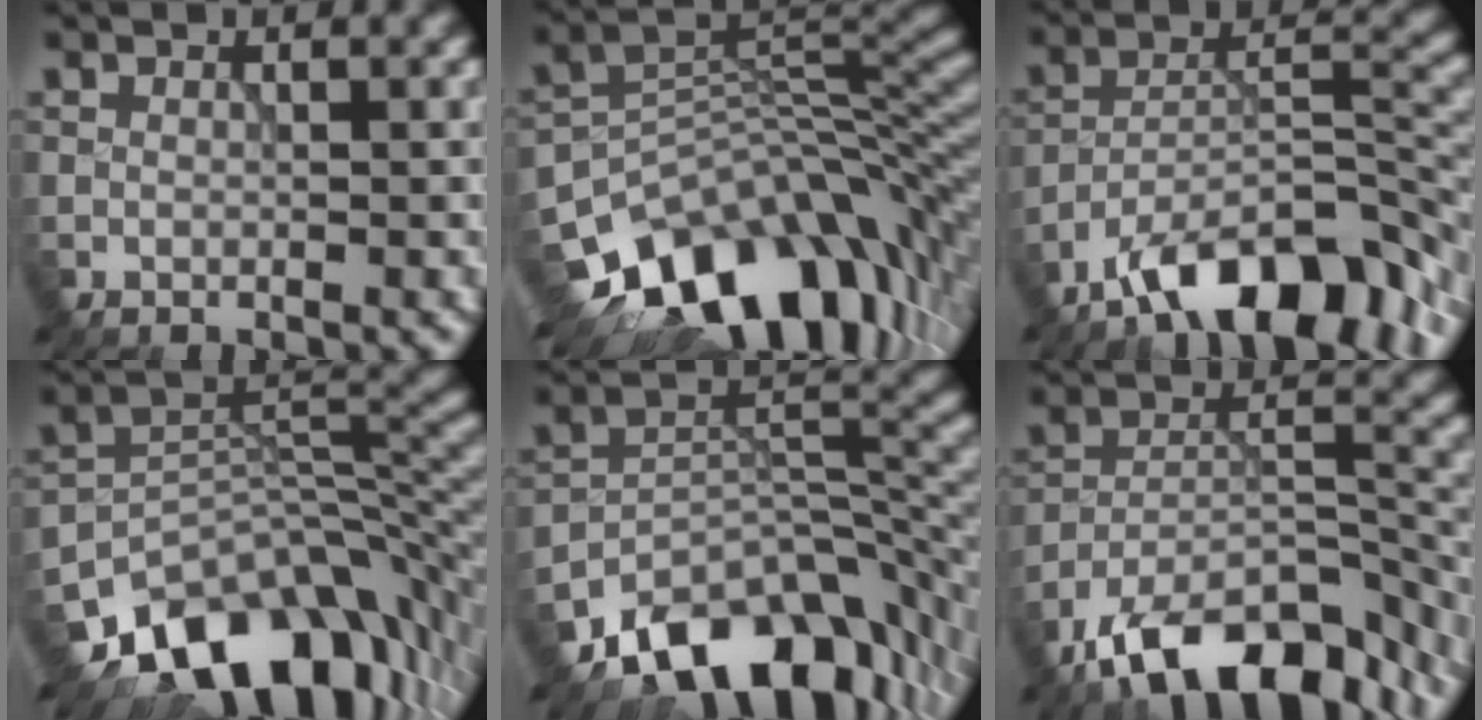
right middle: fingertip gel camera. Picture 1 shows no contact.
{"total": 14.1, "force": [-8.3, 7.4, 8.8], "torque": [-0.147, 0.002, -0.132]}
{"total": 10.8, "force": [-7.7, 3.3, 6.7], "torque": [-0.101, 0.009, -0.141]}
{"total": 13.1, "force": [-8.6, 6.4, 7.5], "torque": [-0.124, -0.002, -0.150]}
{"total": 12.6, "force": [-9.1, 5.6, 6.6], "torque": [-0.102, 0.004, -0.163]}
{"total": 12.4, "force": [-9.2, 4.7, 6.9], "torque": [-0.114, 0.003, -0.154]}